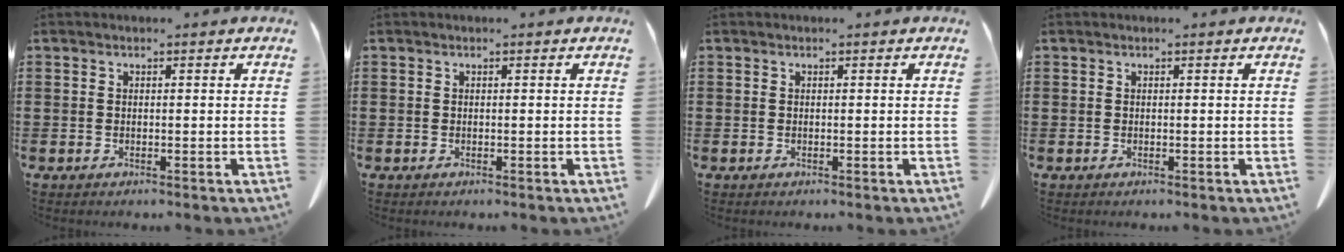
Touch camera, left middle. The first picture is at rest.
{"total": 0.0}
{"total": 0.0}
{"total": 0.0}